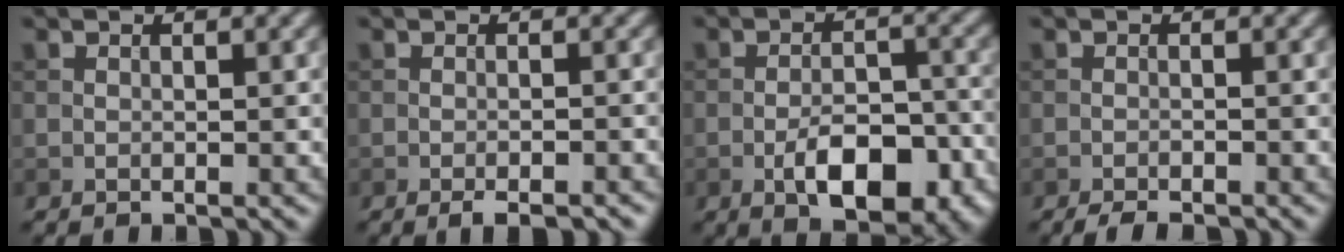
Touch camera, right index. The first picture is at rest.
{"total": 2.6, "force": [-1.7, 0.4, 1.8], "torque": [-0.027, 0.000, -0.027]}
{"total": 7.4, "force": [-3.2, 3.4, 5.8], "torque": [-0.092, 0.000, -0.050]}
{"total": 2.2, "force": [-1.9, 0.3, 1.1], "torque": [-0.017, -0.001, -0.033]}